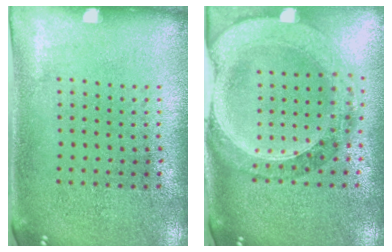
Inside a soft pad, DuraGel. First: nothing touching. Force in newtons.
{"total": 1.6, "press": 1.5, "slide": 0.5}